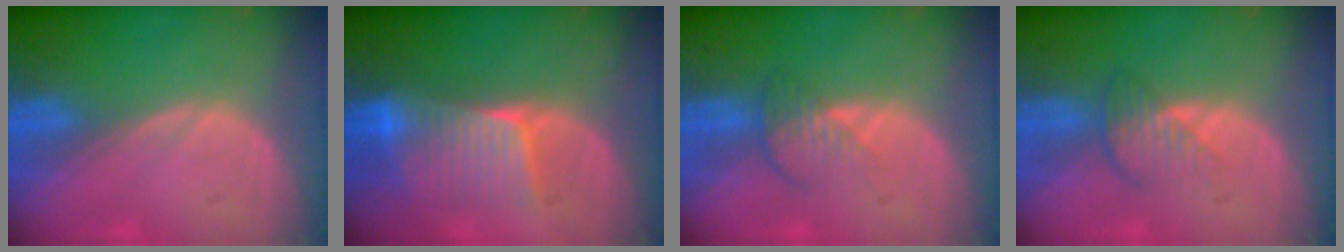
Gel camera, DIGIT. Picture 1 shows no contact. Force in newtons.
{"total": 6.8, "press": 6.8, "slide": 0.3}
{"total": 4.0, "press": 3.4, "slide": 2.1}
{"total": 3.8, "press": 3.4, "slide": 1.6}